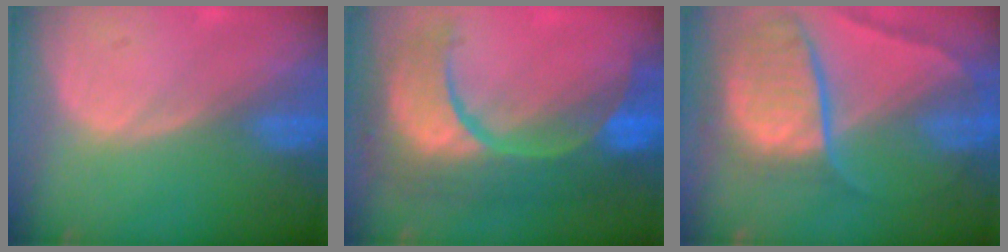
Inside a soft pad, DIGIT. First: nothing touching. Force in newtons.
{"total": 12.5, "press": 12.4, "slide": 1.4}
{"total": 10.6, "press": 8.8, "slide": 5.9}